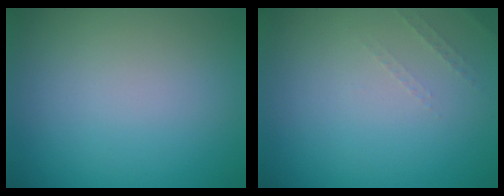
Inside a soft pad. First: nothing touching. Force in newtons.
{"total": 0.9, "press": 0.9, "slide": 0.3}